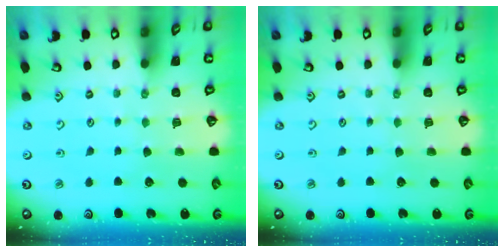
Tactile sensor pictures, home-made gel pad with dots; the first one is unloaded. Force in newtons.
{"total": 0.0}